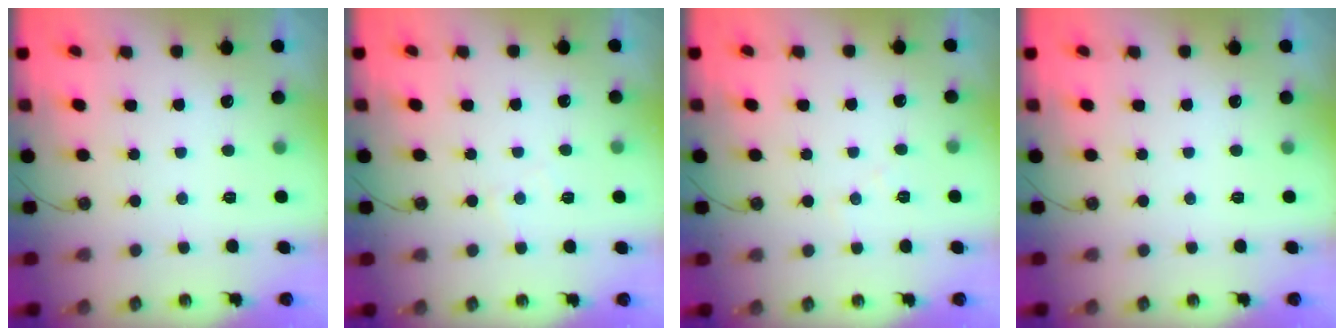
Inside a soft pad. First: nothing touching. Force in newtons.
{"total": 3.8, "press": 3.7, "slide": 0.6}
{"total": 4.4, "press": 4.3, "slide": 0.7}
{"total": 0.0}